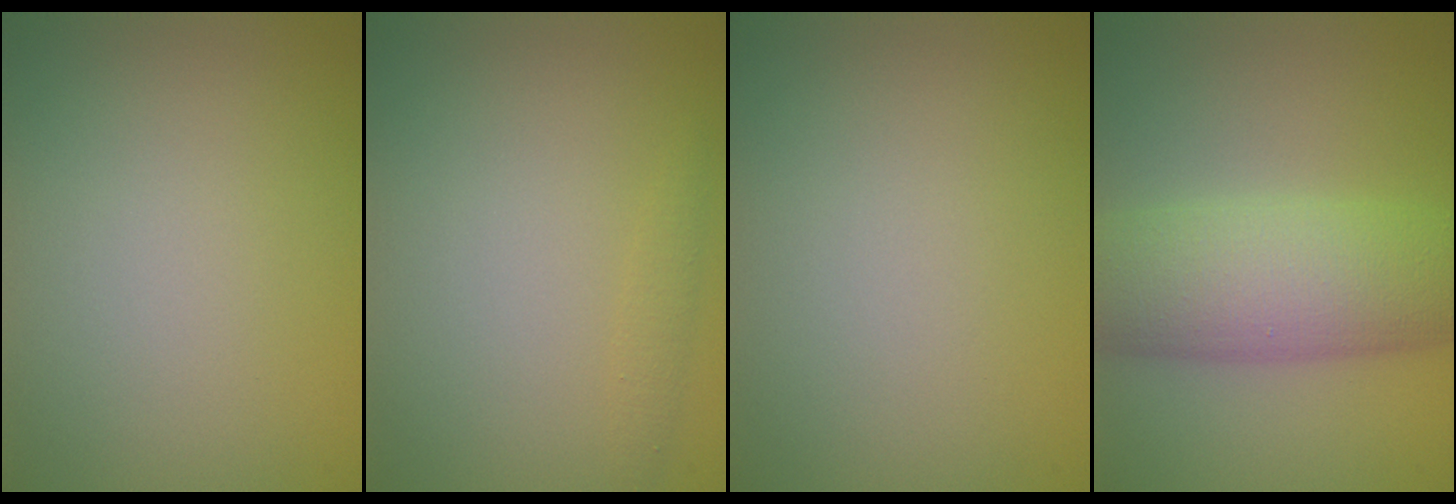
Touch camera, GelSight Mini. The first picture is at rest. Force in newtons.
{"total": 0.9, "press": 0.9, "slide": 0.0}
{"total": 0.0}
{"total": 8.5, "press": 8.5, "slide": 0.1}